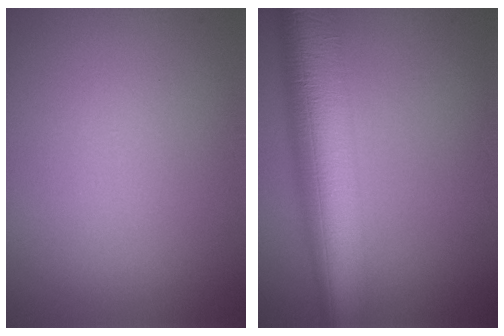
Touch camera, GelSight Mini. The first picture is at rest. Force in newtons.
{"total": 10.8, "press": 10.7, "slide": 0.5}